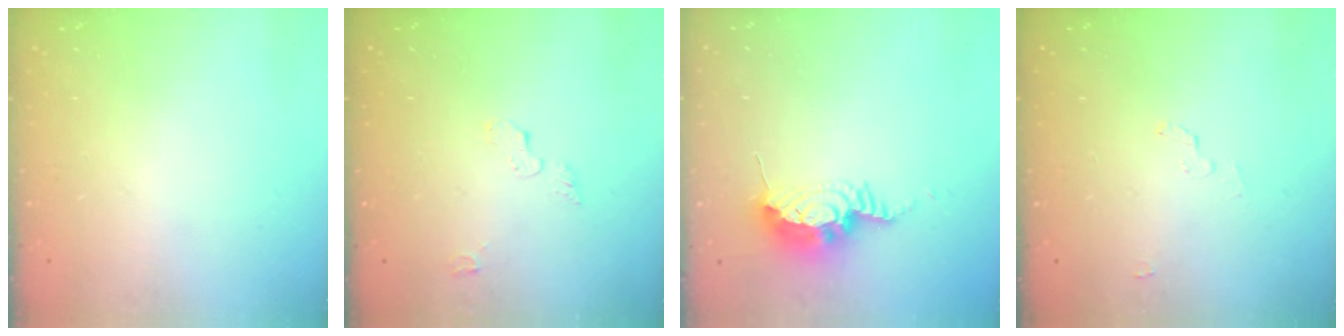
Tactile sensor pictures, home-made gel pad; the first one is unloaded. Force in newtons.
{"total": 4.9, "press": 4.8, "slide": 0.5}
{"total": 9.9, "press": 9.8, "slide": 0.9}
{"total": 2.2, "press": 2.2, "slide": 0.2}